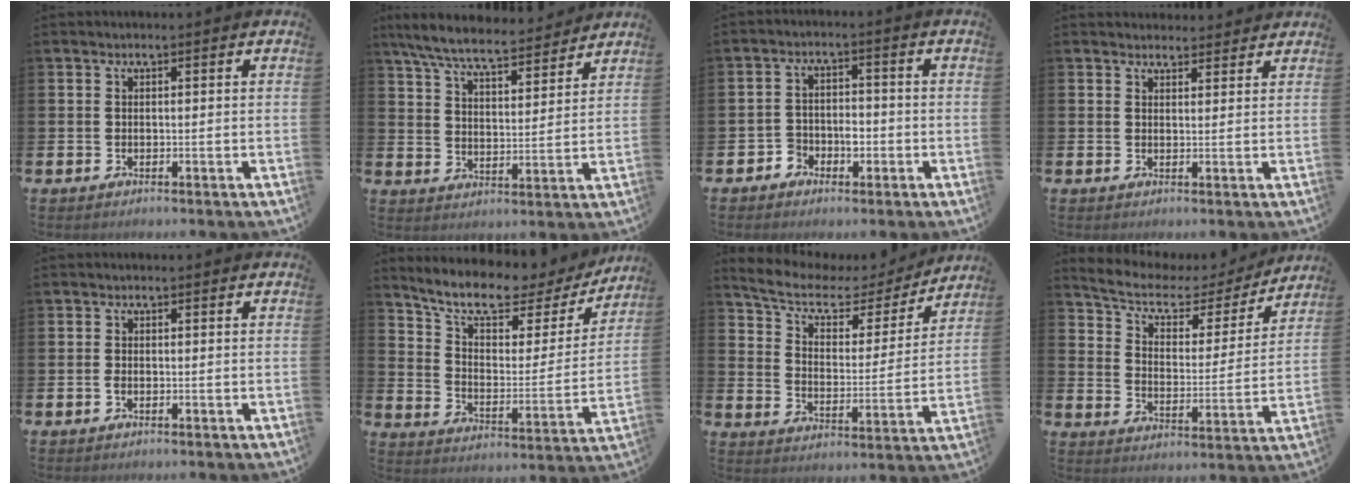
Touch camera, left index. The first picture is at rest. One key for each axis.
{"total": 7.8, "fx": 7.3, "fy": 1.2, "fz": 2.7, "tx": -0.087, "ty": -0.038, "tz": 0.129}
{"total": 3.0, "fx": -1.7, "fy": 2.2, "fz": 1.1, "tx": -0.027, "ty": 0.006, "tz": -0.039}
{"total": 2.4, "fx": 2.3, "fy": 0.7, "fz": -0.2, "tx": 0.007, "ty": -0.011, "tz": 0.040}
{"total": 0.9, "fx": -0.4, "fy": 0.4, "fz": 0.7, "tx": -0.013, "ty": 0.002, "tz": -0.009}
{"total": 9.4, "fx": 7.9, "fy": 2.8, "fz": 4.1, "tx": -0.115, "ty": -0.049, "tz": 0.134}
{"total": 6.7, "fx": 5.4, "fy": 2.9, "fz": 2.7, "tx": -0.081, "ty": -0.037, "tz": 0.084}
{"total": 6.1, "fx": 5.1, "fy": 2.7, "fz": 2.2, "tx": -0.069, "ty": -0.039, "tz": 0.079}